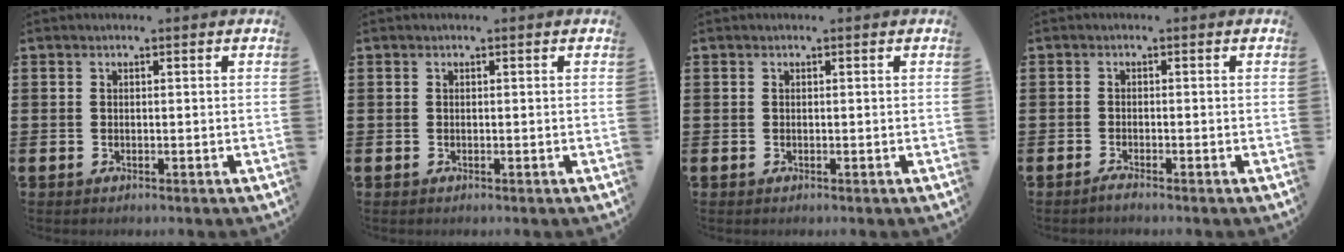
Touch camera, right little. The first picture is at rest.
{"total": 0.0}
{"total": 0.0}
{"total": 0.9, "force": [-0.7, 0.0, 0.6], "torque": [-0.009, -0.003, -0.013]}